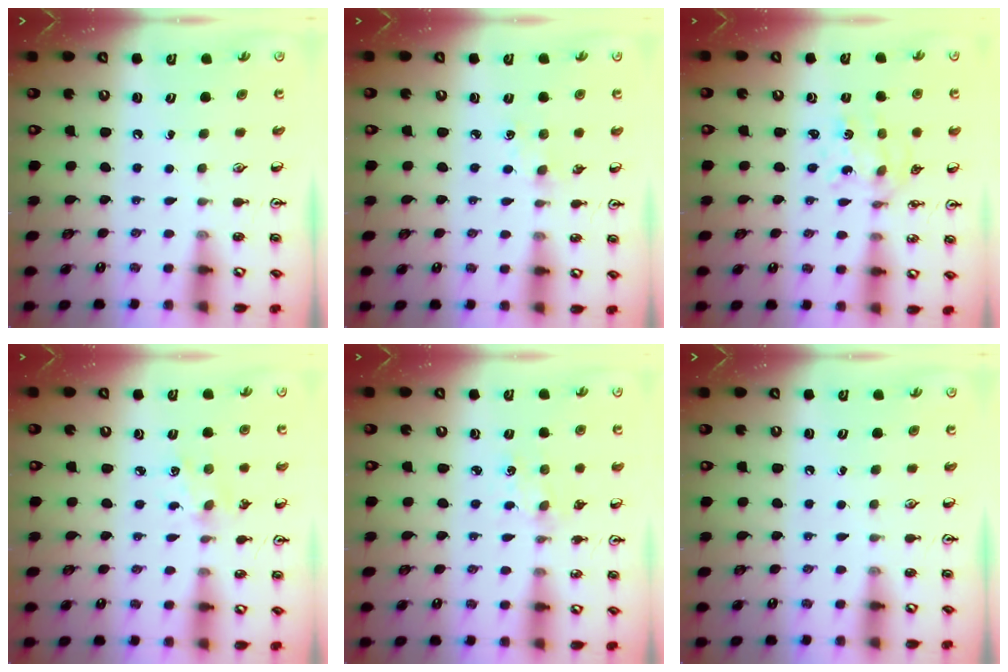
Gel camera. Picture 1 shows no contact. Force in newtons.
{"total": 2.8, "press": 2.7, "slide": 0.5}
{"total": 2.6, "press": 2.4, "slide": 0.9}
{"total": 2.2, "press": 2.2, "slide": 0.3}
{"total": 2.2, "press": 2.2, "slide": 0.2}
{"total": 0.0}